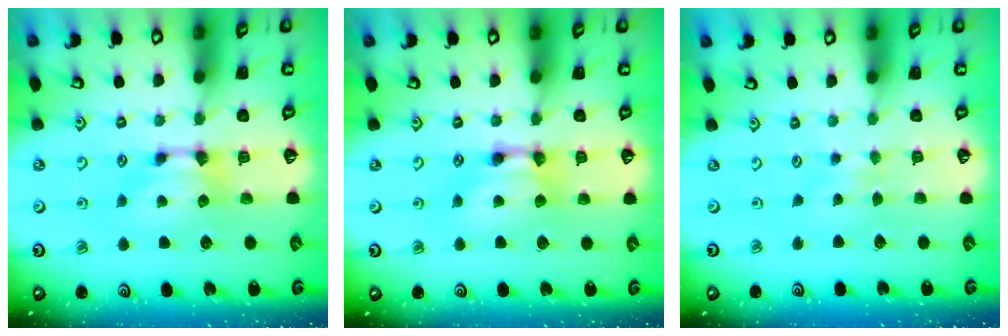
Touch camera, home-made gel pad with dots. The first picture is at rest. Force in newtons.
{"total": 2.1, "press": 2.1, "slide": 0.1}
{"total": 2.6, "press": 2.5, "slide": 0.3}